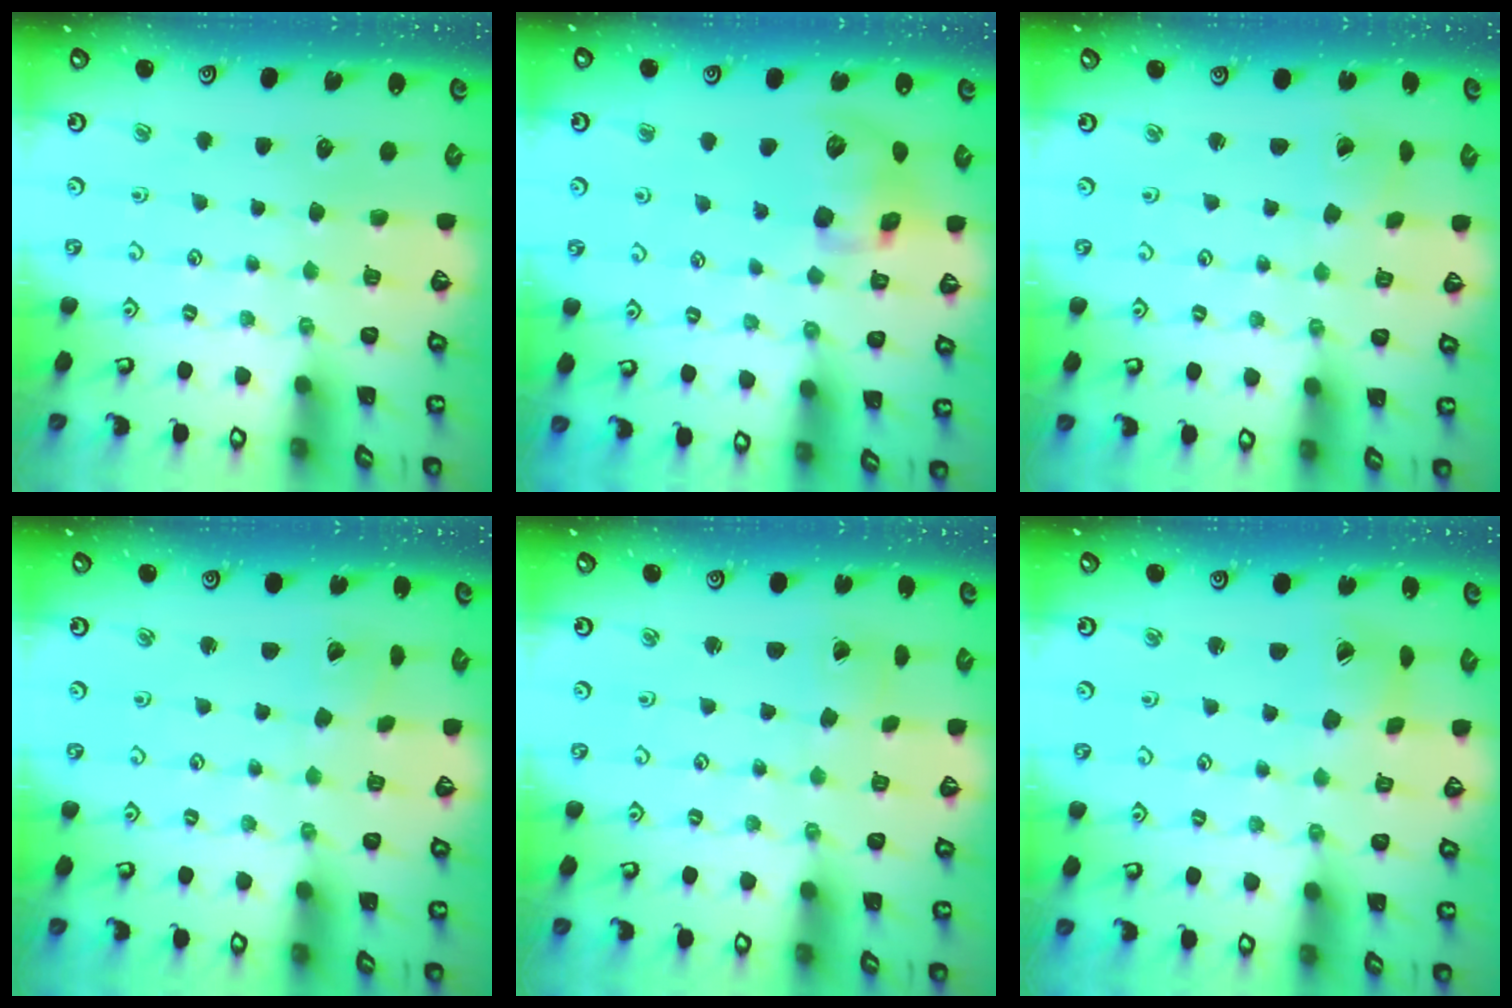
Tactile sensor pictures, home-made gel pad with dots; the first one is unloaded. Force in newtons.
{"total": 12.8, "press": 12.7, "slide": 2.0}
{"total": 1.5, "press": 1.5, "slide": 0.3}
{"total": 0.0}
{"total": 1.0, "press": 1.0, "slide": 0.0}
{"total": 5.3, "press": 5.2, "slide": 0.5}